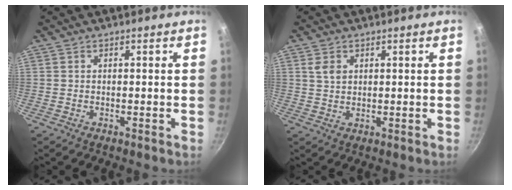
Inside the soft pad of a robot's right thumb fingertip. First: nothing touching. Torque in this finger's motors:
{"motor_torque": [0.11, 0.02, 0.00, -0.10, 0.03]}